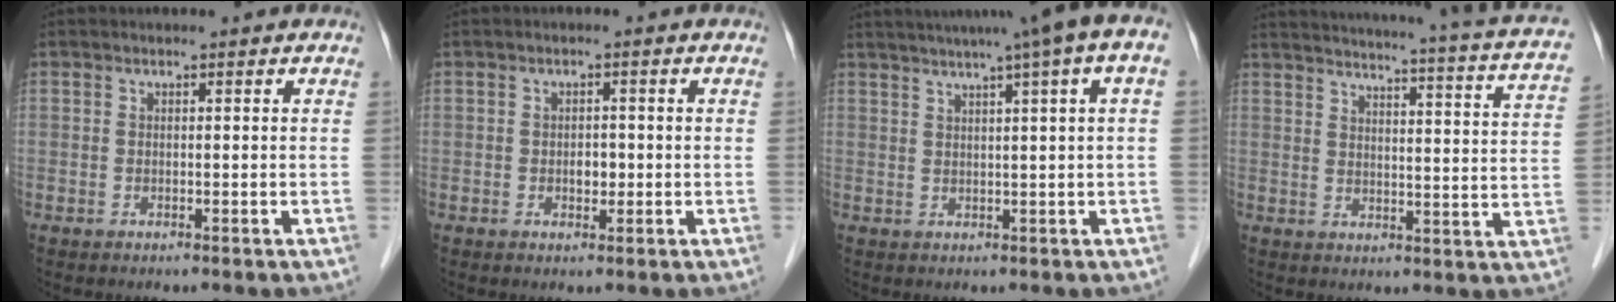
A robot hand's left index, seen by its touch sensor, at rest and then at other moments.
{"total": 1.7, "force": [-0.3, 1.1, 1.3], "torque": [-0.021, 0.002, -0.002]}
{"total": 12.2, "force": [7.4, -0.4, 9.7], "torque": [-0.149, 0.040, 0.089]}
{"total": 21.6, "force": [18.3, 0.8, 11.5], "torque": [-0.166, -0.033, 0.208]}